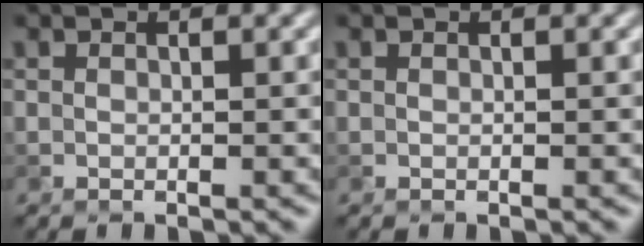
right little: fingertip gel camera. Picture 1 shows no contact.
{"total": 0.0}